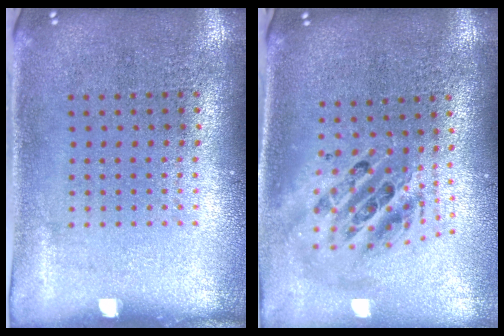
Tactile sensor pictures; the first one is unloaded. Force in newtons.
{"total": 2.2, "press": 1.7, "slide": 1.4}